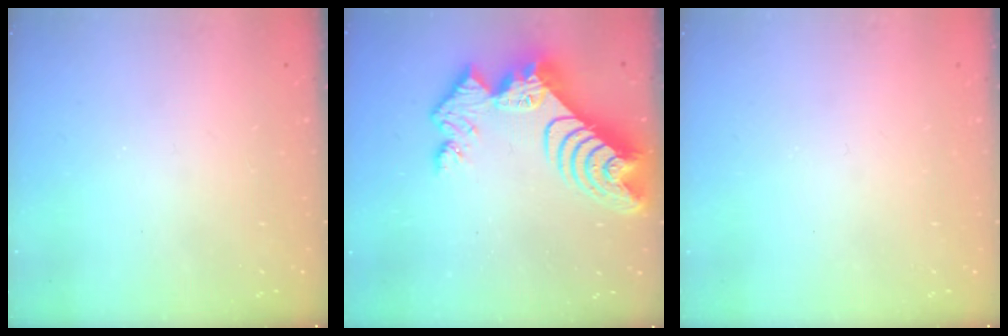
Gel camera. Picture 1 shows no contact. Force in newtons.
{"total": 13.9, "press": 13.8, "slide": 1.3}
{"total": 0.0}